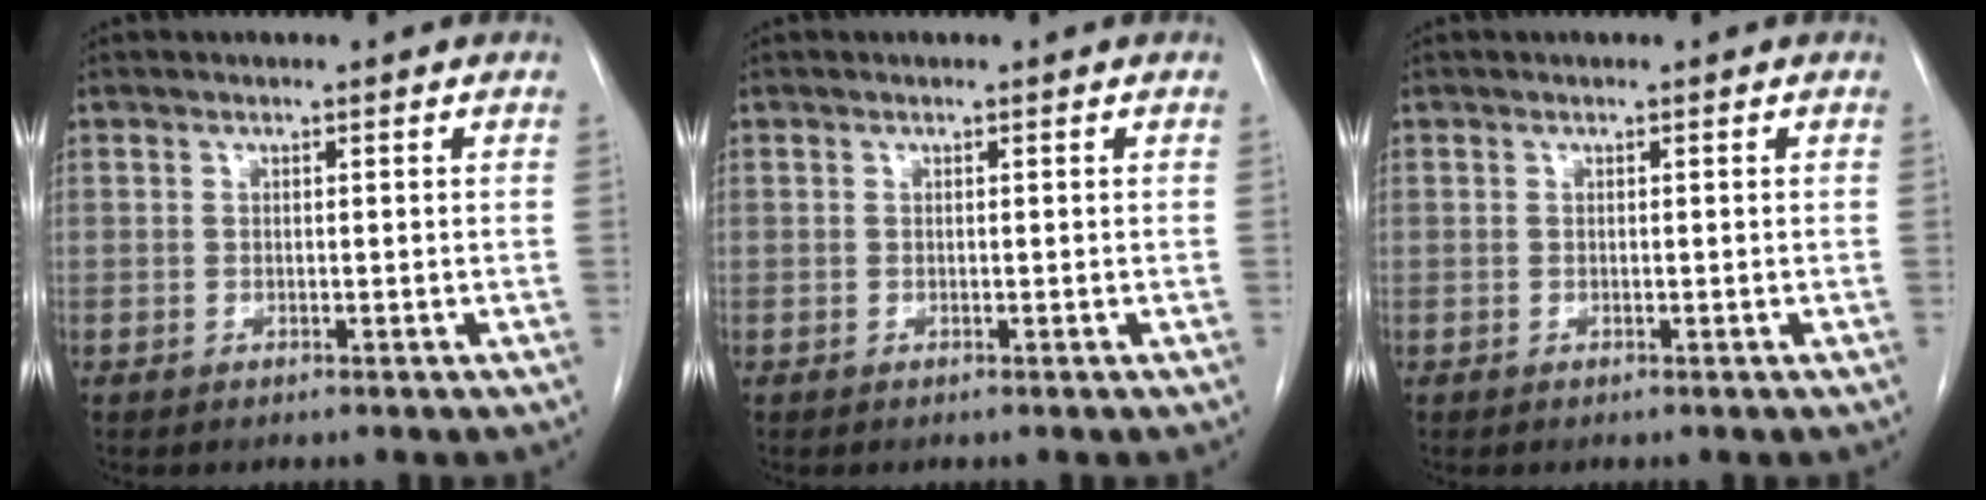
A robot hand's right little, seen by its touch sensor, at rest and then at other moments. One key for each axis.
{"total": 0.0}
{"total": 0.0}